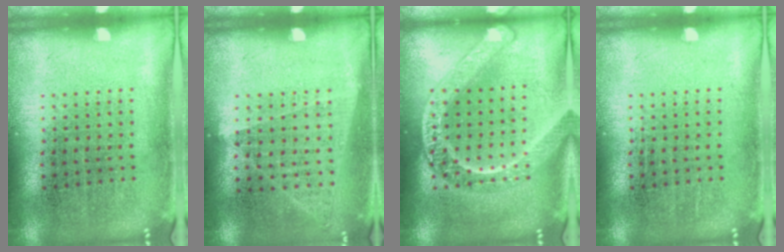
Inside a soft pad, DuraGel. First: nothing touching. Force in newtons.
{"total": 1.0, "press": 0.9, "slide": 0.4}
{"total": 3.3, "press": 3.3, "slide": 0.4}
{"total": 0.0}